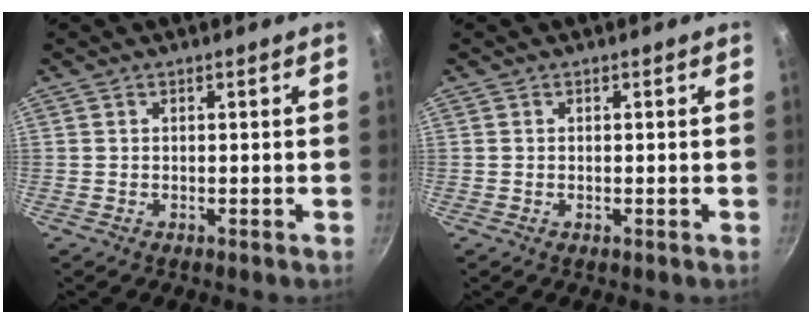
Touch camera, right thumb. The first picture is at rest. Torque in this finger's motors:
{"motor_torque": [0.57, 0.28, -0.07, -0.40, -0.02]}